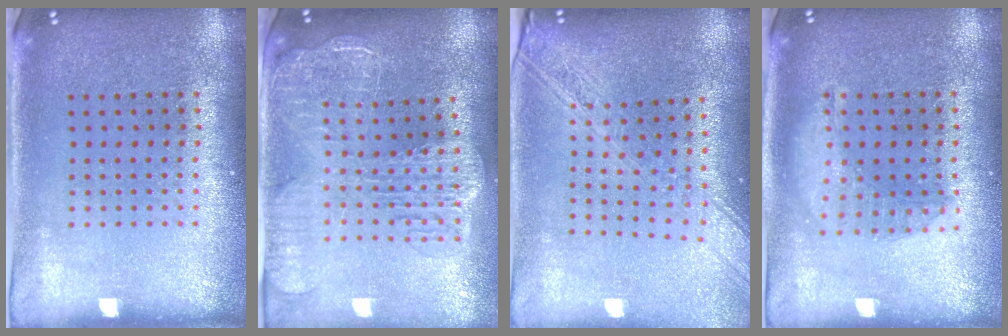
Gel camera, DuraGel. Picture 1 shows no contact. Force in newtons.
{"total": 2.8, "press": 2.3, "slide": 1.6}
{"total": 2.3, "press": 1.9, "slide": 1.2}
{"total": 1.5, "press": 1.5, "slide": 0.5}